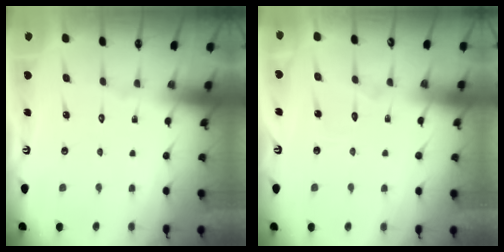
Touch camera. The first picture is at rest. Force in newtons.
{"total": 2.9, "press": 2.9, "slide": 0.2}